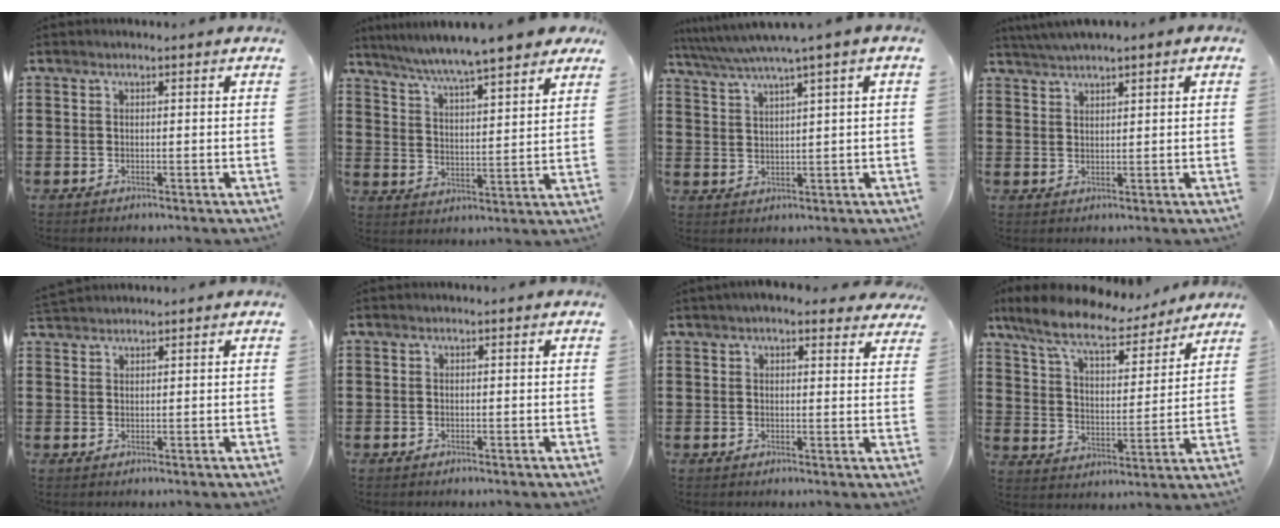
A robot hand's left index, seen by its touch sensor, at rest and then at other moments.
{"total": 6.1, "force": [5.7, -0.5, 2.2], "torque": [-0.068, -0.036, 0.094]}
{"total": 4.2, "force": [2.8, -0.5, 3.1], "torque": [-0.070, -0.014, 0.043]}
{"total": 2.0, "force": [1.8, -0.1, 0.7], "torque": [-0.018, 0.004, 0.035]}
{"total": 1.3, "force": [1.3, 0.1, 0.1], "torque": [-0.005, 0.000, 0.026]}
{"total": 0.0}
{"total": 3.6, "force": [3.1, 0.9, 1.6], "torque": [-0.040, 0.000, 0.056]}
{"total": 10.0, "force": [8.3, 2.0, 5.1], "torque": [-0.131, -0.036, 0.145]}